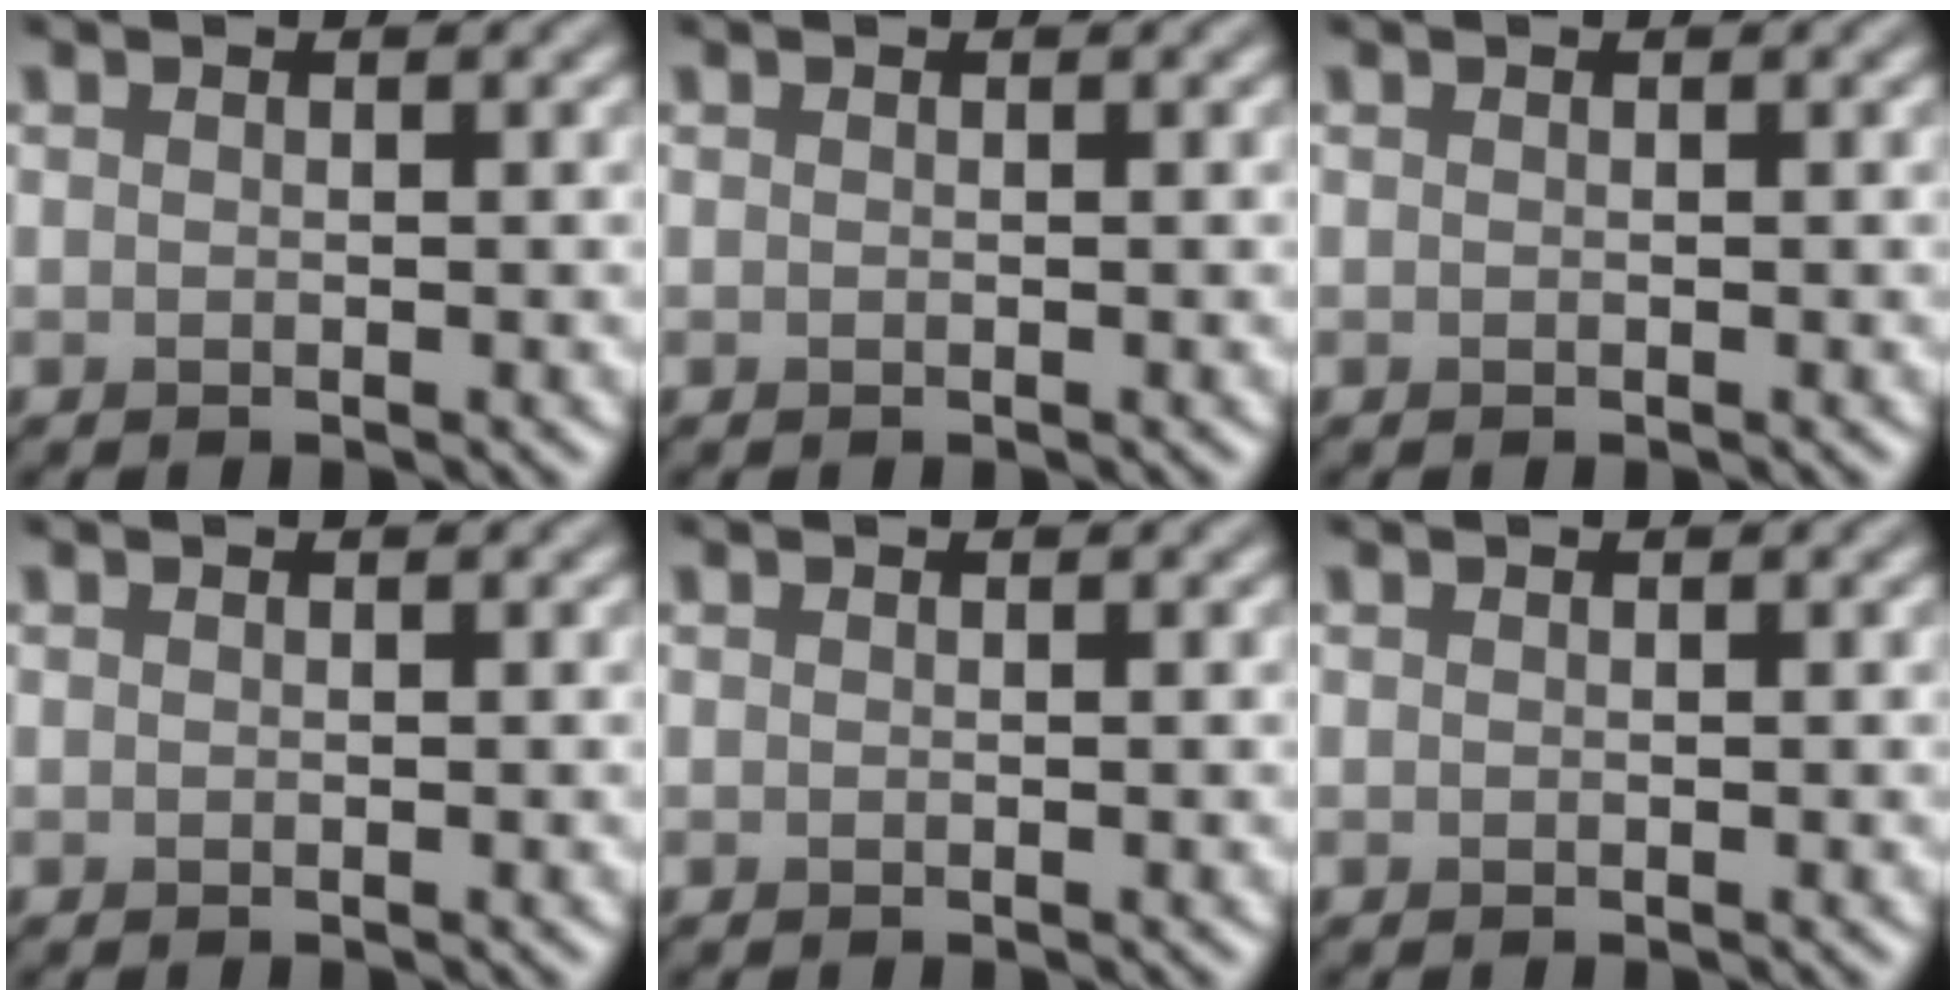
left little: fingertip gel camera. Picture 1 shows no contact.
{"total": 0.0}
{"total": 0.0}
{"total": 0.0}
{"total": 0.0}
{"total": 0.0}